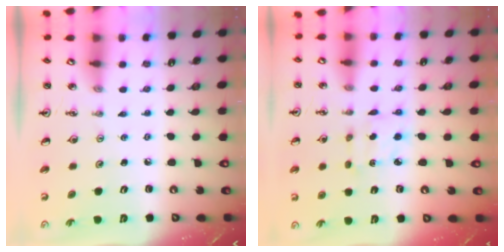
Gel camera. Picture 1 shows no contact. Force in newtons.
{"total": 2.5, "press": 2.5, "slide": 0.1}